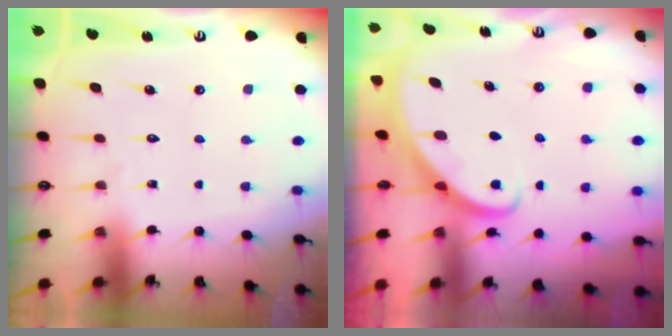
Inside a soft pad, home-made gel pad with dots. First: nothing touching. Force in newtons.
{"total": 2.8, "press": 2.8, "slide": 0.2}